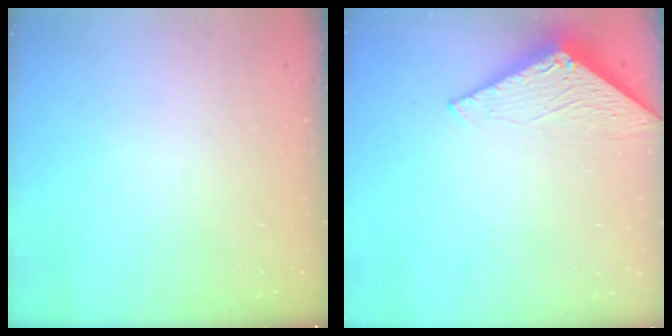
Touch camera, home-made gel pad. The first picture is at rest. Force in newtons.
{"total": 2.8, "press": 2.8, "slide": 0.2}